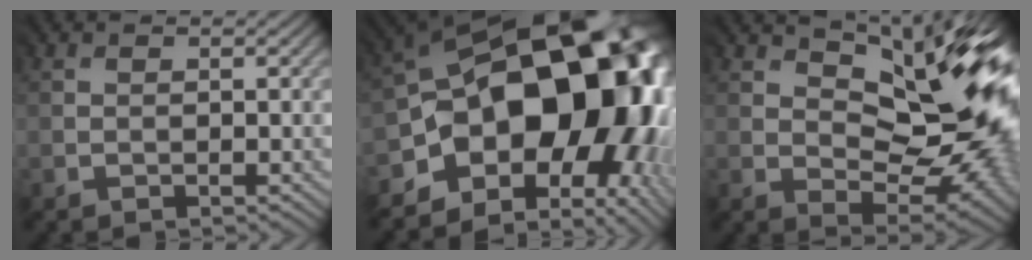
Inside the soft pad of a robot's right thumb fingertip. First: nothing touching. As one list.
[{"total": 19.7, "force": [-1.9, 13.4, 14.3], "torque": [-0.223, -0.029, -0.015]}, {"total": 15.5, "force": [5.8, 7.1, 12.5], "torque": [-0.175, 0.008, 0.090]}]